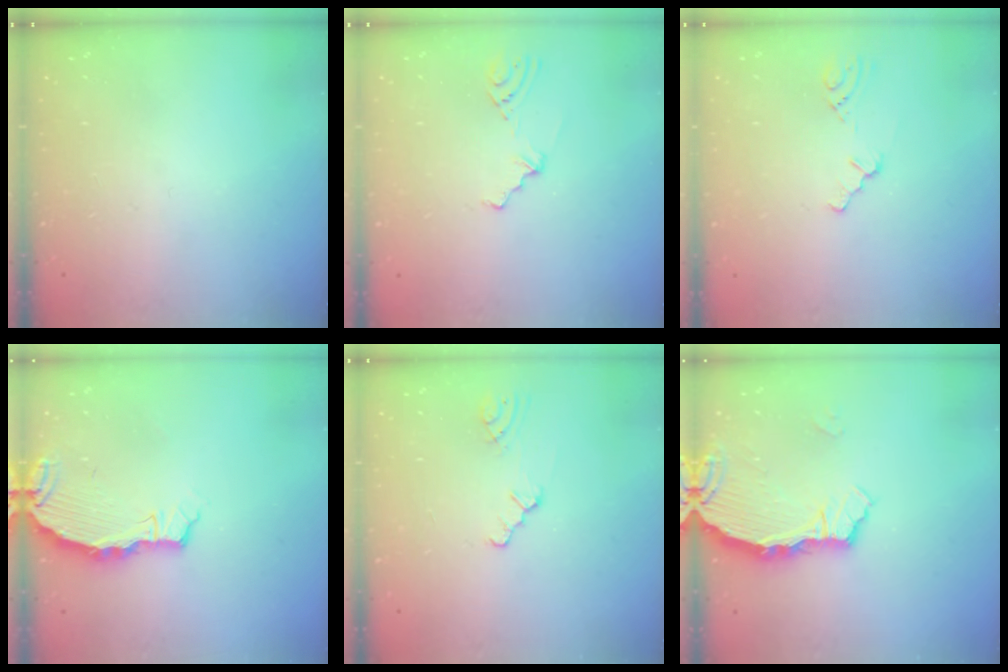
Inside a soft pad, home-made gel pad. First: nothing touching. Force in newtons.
{"total": 2.1, "press": 1.1, "slide": 1.8}
{"total": 1.3, "press": 1.3, "slide": 0.2}
{"total": 4.5, "press": 4.4, "slide": 0.4}
{"total": 1.0, "press": 1.0, "slide": 0.2}
{"total": 3.9, "press": 3.9, "slide": 0.2}